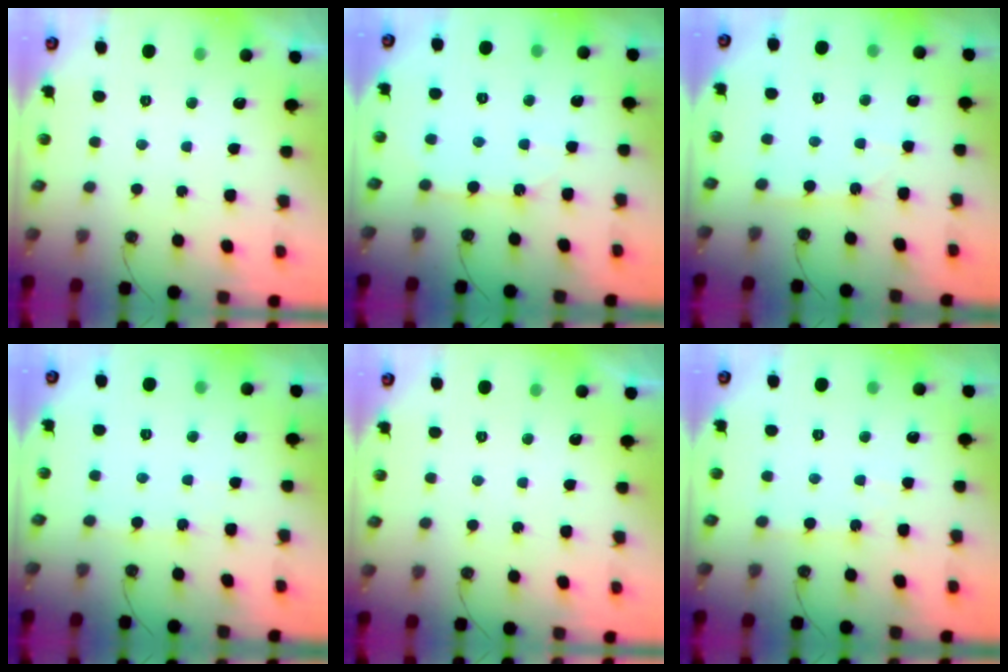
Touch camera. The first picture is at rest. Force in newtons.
{"total": 9.1, "press": 9.1, "slide": 0.9}
{"total": 3.0, "press": 3.0, "slide": 0.4}
{"total": 3.1, "press": 3.1, "slide": 0.4}
{"total": 0.0}
{"total": 3.2, "press": 3.2, "slide": 0.4}